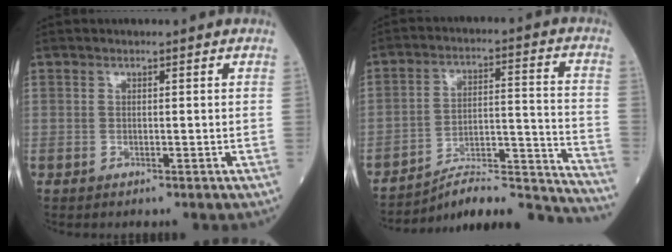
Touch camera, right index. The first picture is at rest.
{"total": 20.5, "force": [-19.7, -0.4, 5.5], "torque": [-0.046, 0.026, -0.284]}